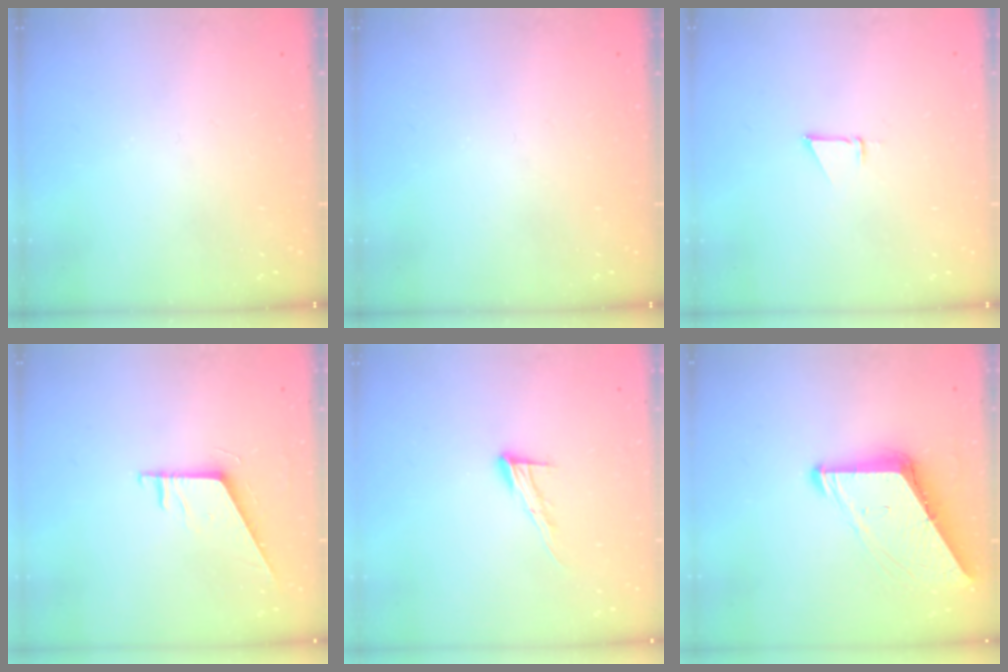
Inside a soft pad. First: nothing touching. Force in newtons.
{"total": 0.0}
{"total": 1.9, "press": 1.9, "slide": 0.0}
{"total": 5.4, "press": 5.4, "slide": 0.5}
{"total": 9.1, "press": 9.1, "slide": 0.6}
{"total": 8.6, "press": 8.6, "slide": 0.9}